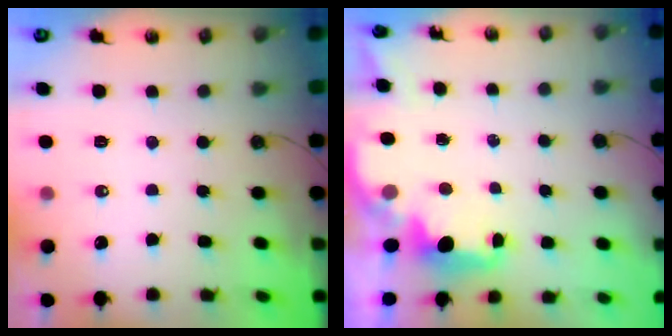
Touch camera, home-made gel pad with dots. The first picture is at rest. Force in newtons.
{"total": 2.0, "press": 2.0, "slide": 0.6}